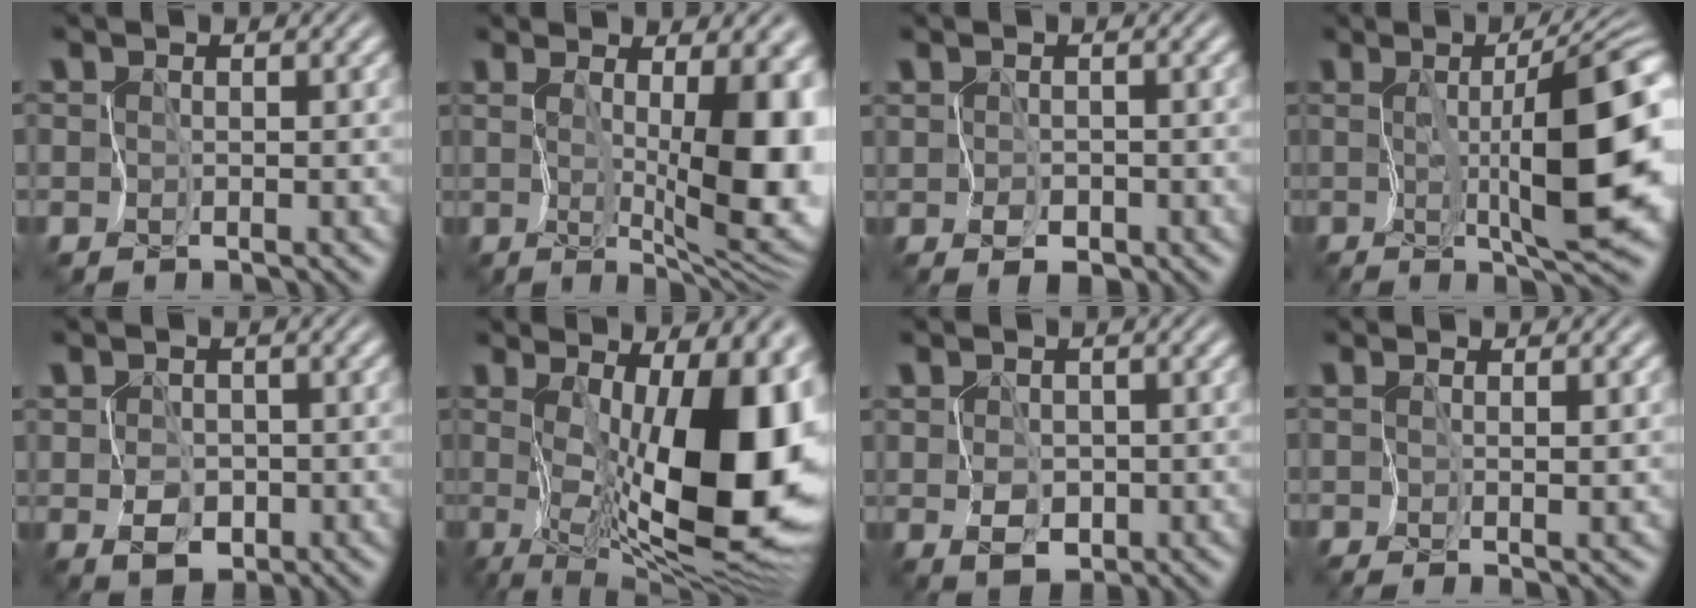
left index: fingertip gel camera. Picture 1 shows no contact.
{"total": 8.3, "force": [0.6, 1.6, 8.1], "torque": [-0.122, -0.006, 0.013]}
{"total": 1.0, "force": [-0.4, 0.2, 0.9], "torque": [-0.022, -0.006, -0.009]}
{"total": 10.0, "force": [0.1, 0.8, 10.0], "torque": [-0.154, -0.004, 0.002]}
{"total": 2.0, "force": [-0.4, 1.2, 1.5], "torque": [-0.033, -0.005, -0.006]}
{"total": 14.4, "force": [0.8, 5.0, 13.5], "torque": [-0.186, -0.016, 0.019]}
{"total": 1.6, "force": [-0.1, 0.9, 1.4], "torque": [-0.030, -0.005, 0.001]}
{"total": 1.2, "force": [0.1, -1.0, 0.6], "torque": [-0.020, -0.004, 0.005]}